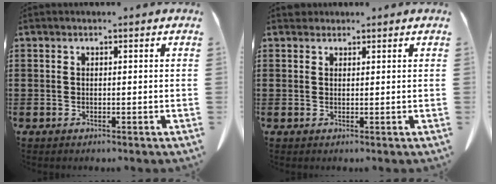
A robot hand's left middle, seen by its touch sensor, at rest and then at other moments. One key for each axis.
{"total": 1.2, "fx": 1.1, "fy": 0.6, "fz": 0.1, "tx": 0.003, "ty": -0.003, "tz": 0.021}